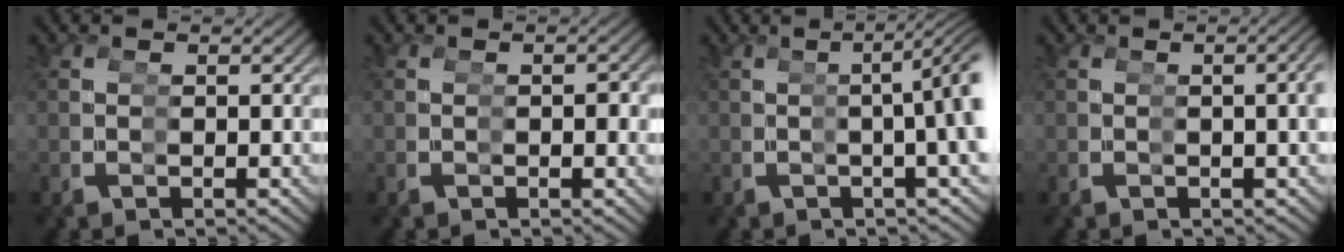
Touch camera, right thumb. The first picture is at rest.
{"total": 1.1, "force": [-0.2, 0.2, 1.1], "torque": [-0.014, 0.001, -0.003]}
{"total": 6.2, "force": [0.6, 1.3, 6.1], "torque": [-0.077, 0.020, 0.001]}
{"total": 2.7, "force": [0.1, 0.1, 2.7], "torque": [-0.034, 0.011, 0.002]}